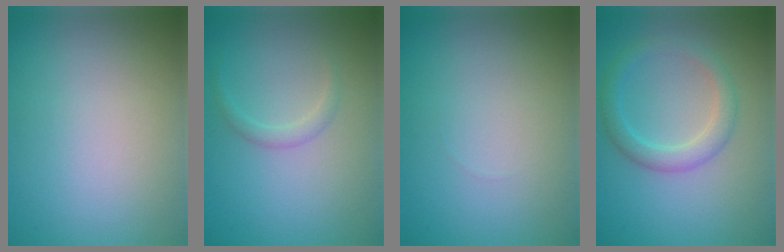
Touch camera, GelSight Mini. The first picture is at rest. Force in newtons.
{"total": 1.1, "press": 1.1, "slide": 0.1}
{"total": 0.0}
{"total": 2.8, "press": 2.8, "slide": 0.2}